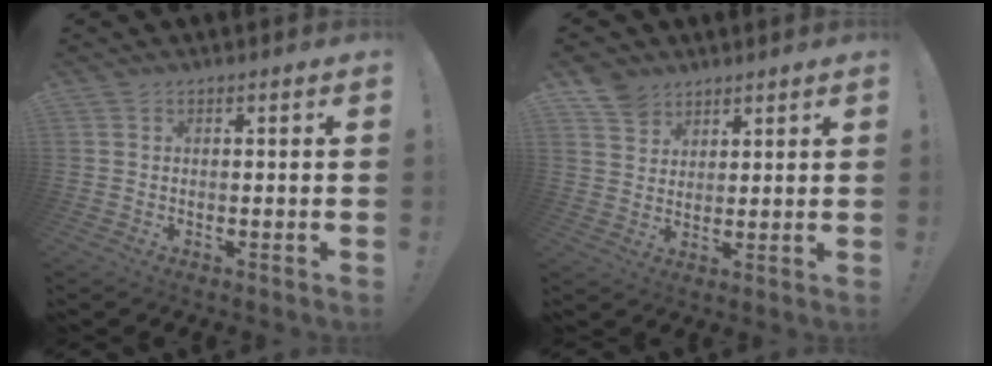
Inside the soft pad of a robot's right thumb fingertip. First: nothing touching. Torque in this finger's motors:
{"motor_torque": [-0.32, 0.37, 0.00, 0.38, -0.01]}